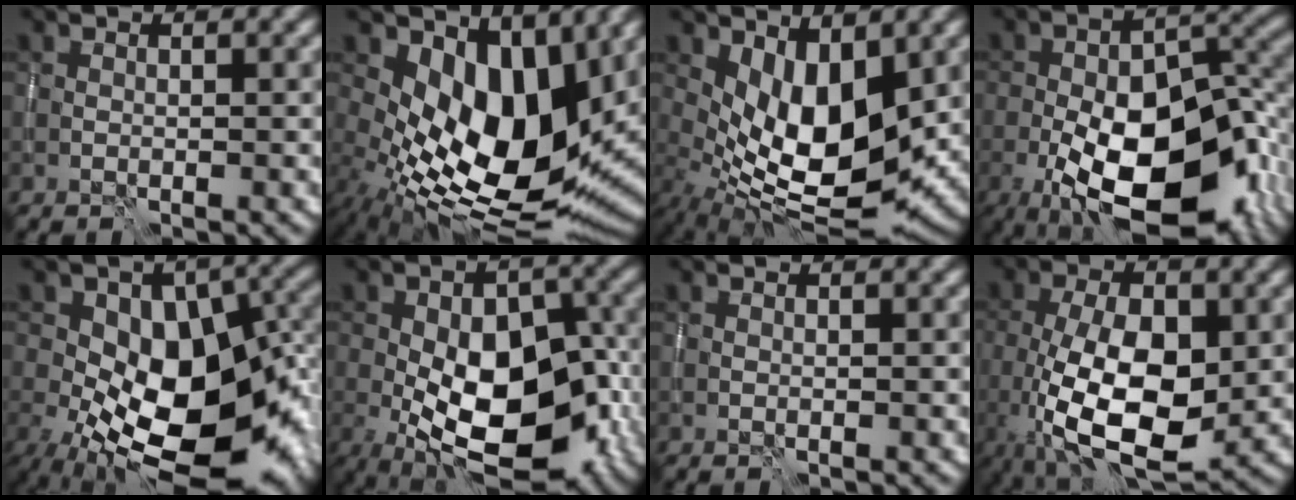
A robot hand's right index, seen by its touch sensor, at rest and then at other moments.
{"total": 12.4, "force": [2.0, 6.8, 10.2], "torque": [-0.177, -0.015, 0.037]}
{"total": 8.5, "force": [0.7, 4.2, 7.4], "torque": [-0.131, -0.016, 0.018]}
{"total": 16.7, "force": [-6.5, 8.1, 13.1], "torque": [-0.189, -0.025, -0.099]}
{"total": 15.3, "force": [-4.4, 8.4, 12.0], "torque": [-0.176, -0.015, -0.071]}
{"total": 13.7, "force": [-4.1, 7.3, 10.9], "torque": [-0.159, -0.007, -0.064]}
{"total": 0.0}
{"total": 10.8, "force": [-2.1, 5.2, 9.2], "torque": [-0.166, -0.012, -0.035]}